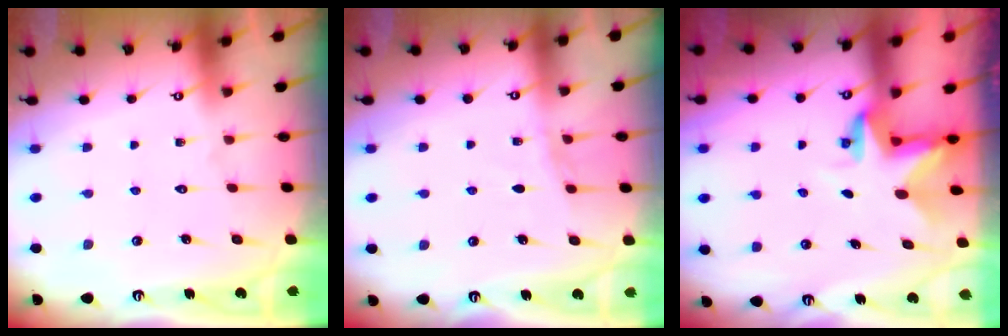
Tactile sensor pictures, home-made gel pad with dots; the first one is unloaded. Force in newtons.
{"total": 4.9, "press": 4.9, "slide": 0.5}
{"total": 3.0, "press": 3.0, "slide": 0.1}